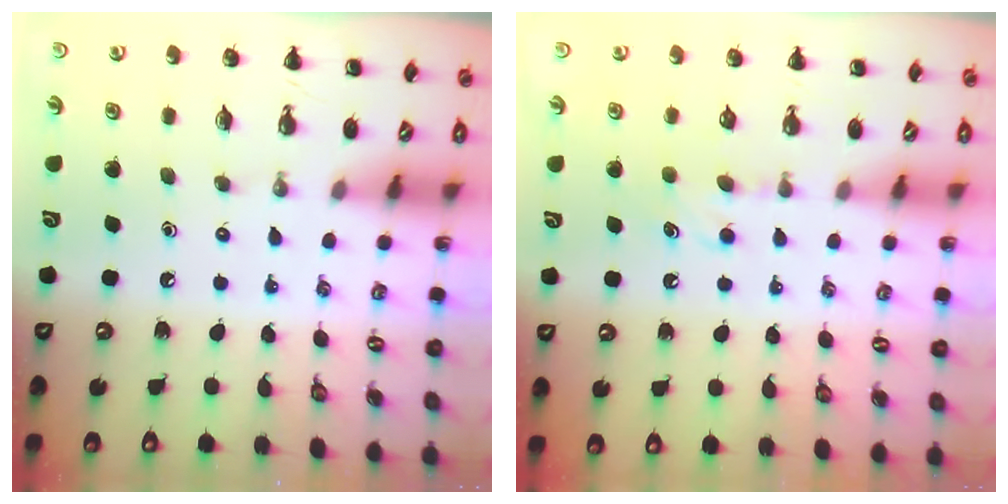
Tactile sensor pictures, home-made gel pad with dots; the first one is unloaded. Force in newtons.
{"total": 5.1, "press": 4.9, "slide": 1.5}